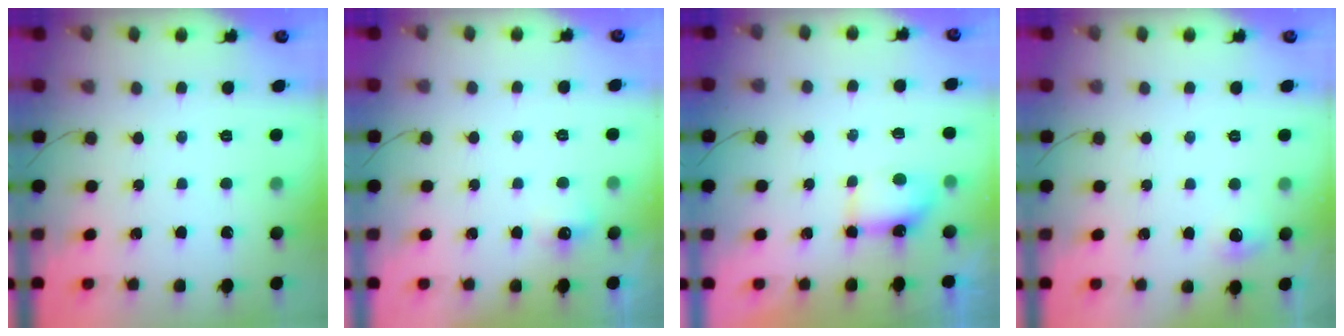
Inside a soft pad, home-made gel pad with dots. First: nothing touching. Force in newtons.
{"total": 4.2, "press": 4.1, "slide": 1.0}
{"total": 4.7, "press": 4.7, "slide": 0.8}
{"total": 6.3, "press": 4.2, "slide": 4.7}